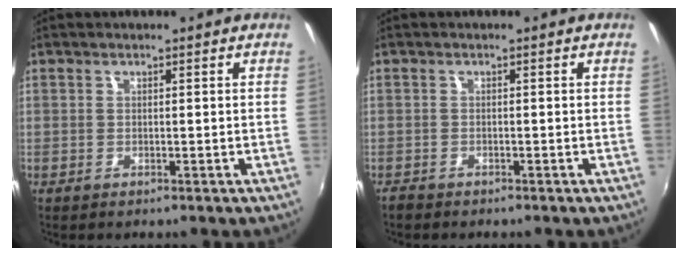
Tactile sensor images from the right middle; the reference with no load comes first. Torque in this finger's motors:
{"motor_torque": [0.20, -0.20, -0.02, 0.00]}